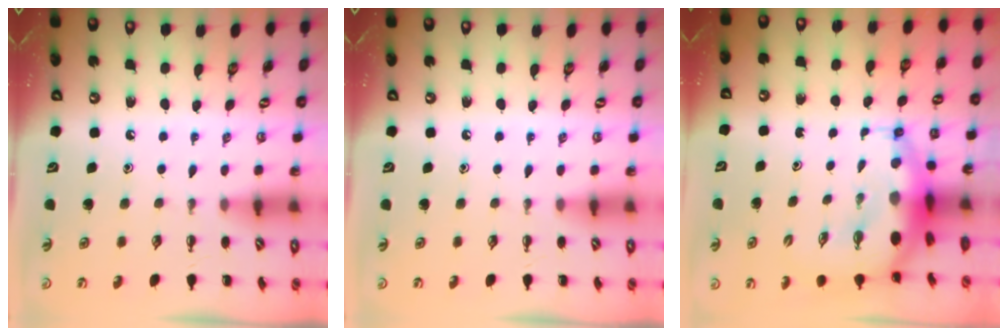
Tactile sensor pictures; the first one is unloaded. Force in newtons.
{"total": 0.0}
{"total": 8.7, "press": 8.4, "slide": 2.2}